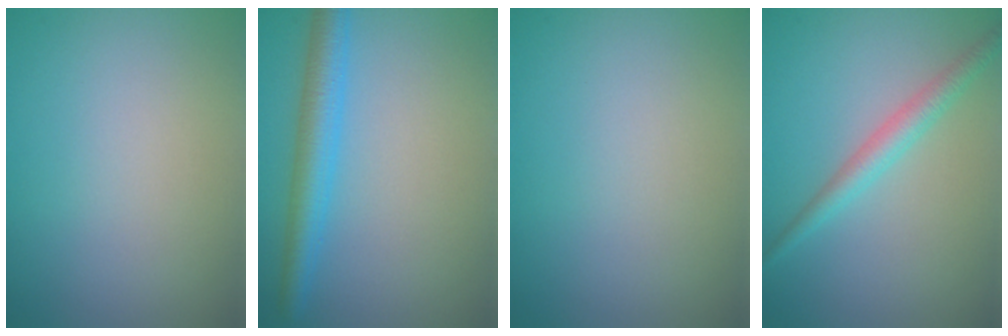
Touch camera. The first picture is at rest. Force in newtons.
{"total": 3.9, "press": 3.9, "slide": 0.2}
{"total": 0.0}
{"total": 2.4, "press": 2.3, "slide": 0.2}